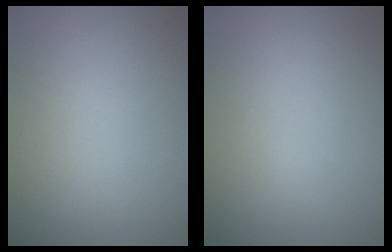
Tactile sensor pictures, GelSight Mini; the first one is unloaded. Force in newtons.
{"total": 0.0}